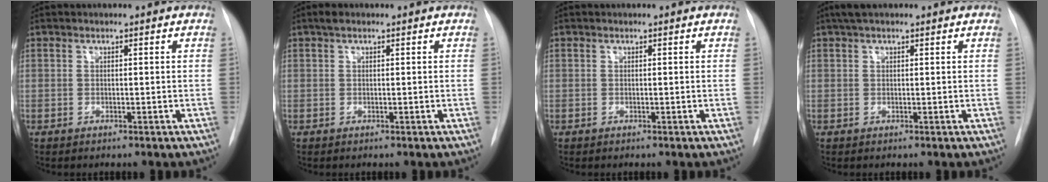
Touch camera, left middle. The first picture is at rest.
{"total": 1.1, "force": [0.7, 0.5, 0.6], "torque": [-0.015, 0.016, 0.012]}
{"total": 0.0}
{"total": 3.1, "force": [2.2, 1.1, 1.8], "torque": [-0.037, 0.023, 0.040]}